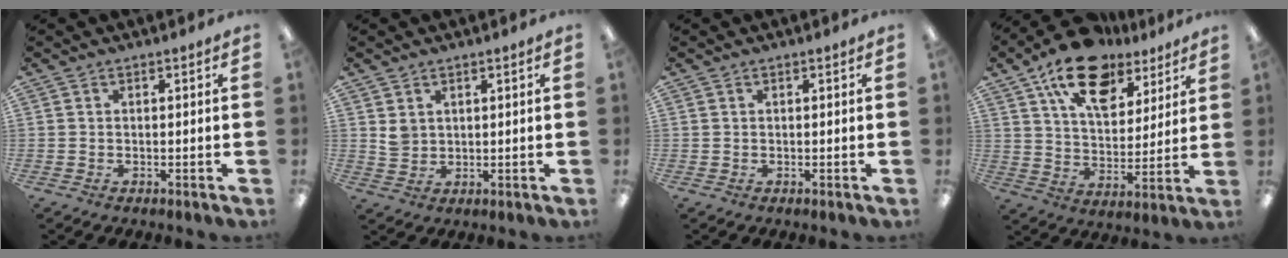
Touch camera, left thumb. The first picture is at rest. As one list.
[{"total": 2.8, "force": [1.4, 2.2, 0.9], "torque": [-0.016, 0.000, 0.026]}, {"total": 0.0}, {"total": 18.0, "force": [12.1, 9.4, 9.4], "torque": [-0.158, -0.055, 0.215]}]